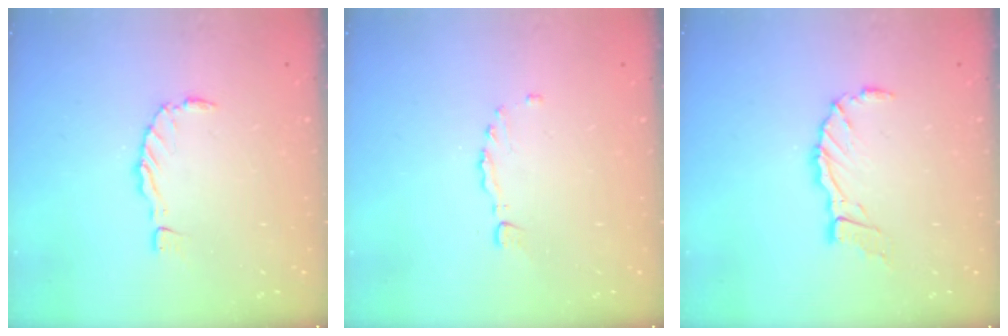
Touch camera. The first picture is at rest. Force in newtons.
{"total": 1.4, "press": 1.3, "slide": 0.3}
{"total": 9.1, "press": 9.1, "slide": 1.0}